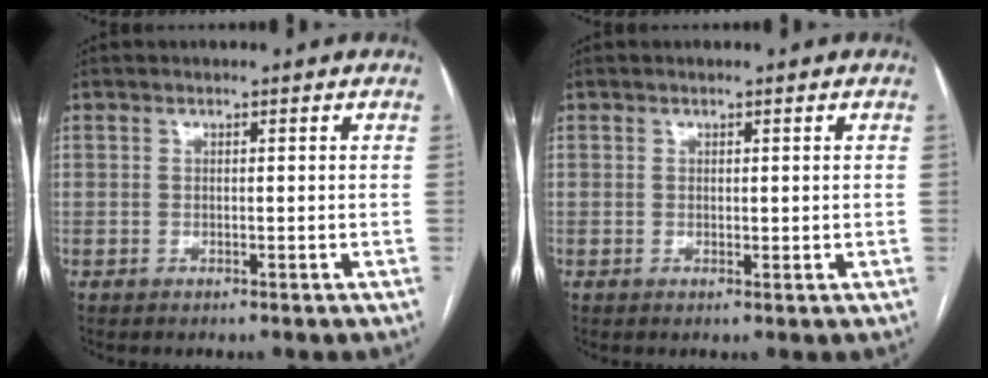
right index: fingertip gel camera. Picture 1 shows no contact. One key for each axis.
{"total": 0.8, "fx": 0.4, "fy": 0.5, "fz": 0.5, "tx": -0.005, "ty": -0.004, "tz": 0.007}